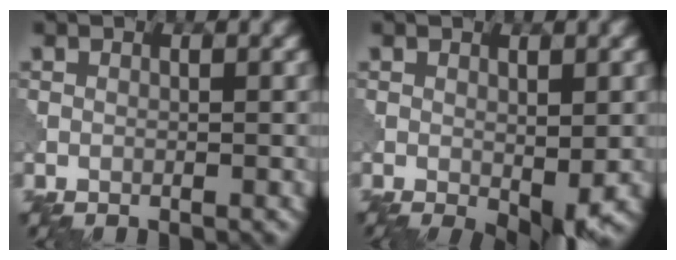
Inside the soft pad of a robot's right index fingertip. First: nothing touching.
{"total": 3.5, "force": [-0.9, 1.3, 3.1], "torque": [-0.051, -0.013, -0.009]}